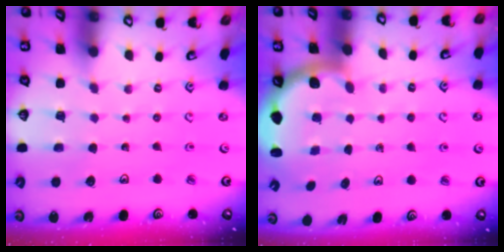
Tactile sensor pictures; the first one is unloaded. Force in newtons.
{"total": 2.6, "press": 2.5, "slide": 0.6}